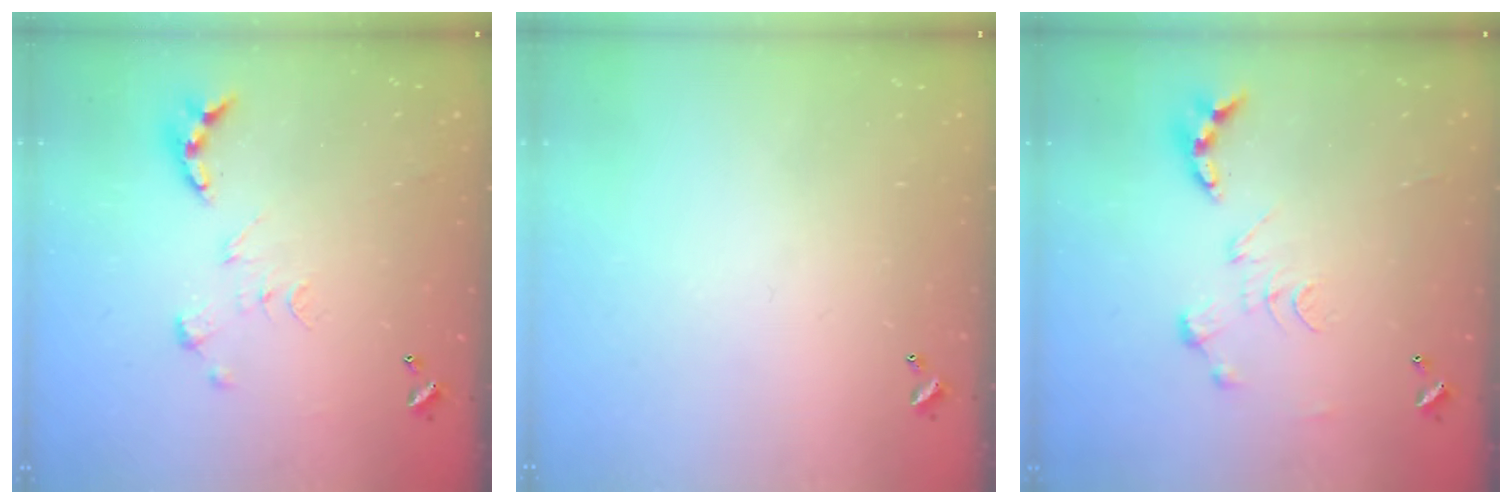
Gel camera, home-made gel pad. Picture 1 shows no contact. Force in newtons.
{"total": 0.0}
{"total": 0.0}